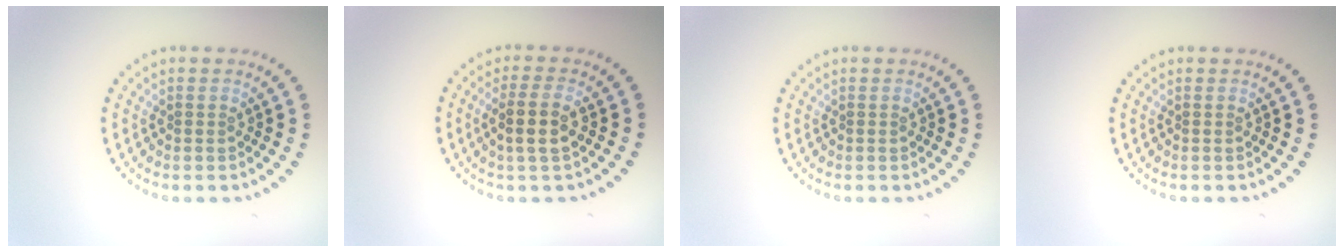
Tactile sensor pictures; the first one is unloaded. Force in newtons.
{"total": 2.9, "press": 2.6, "slide": 1.2}
{"total": 0.0}
{"total": 0.0}